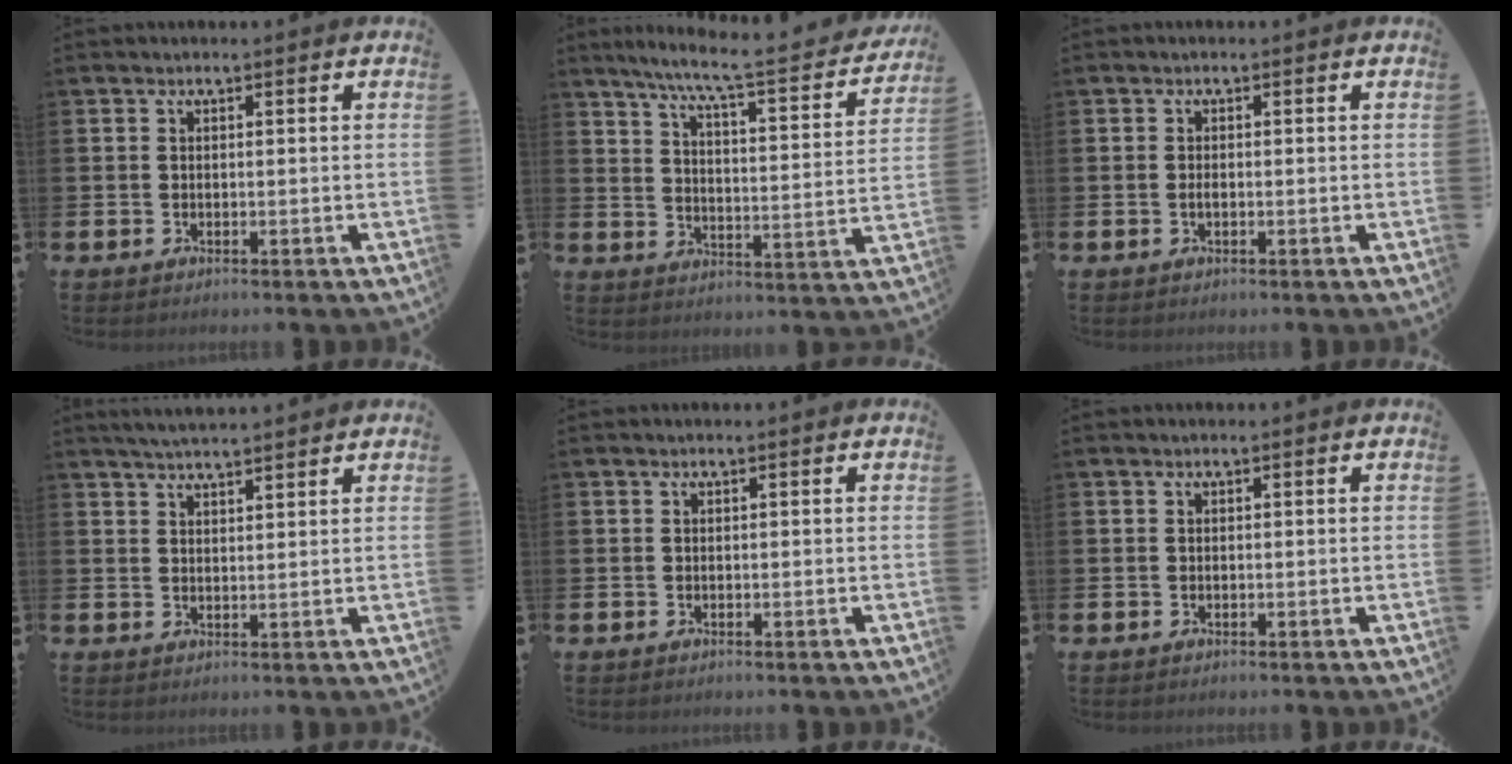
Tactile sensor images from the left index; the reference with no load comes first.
{"total": 7.6, "force": [6.5, 0.4, 3.8], "torque": [-0.094, -0.049, 0.103]}
{"total": 0.8, "force": [-0.2, 0.4, 0.7], "torque": [-0.008, -0.001, -0.006]}
{"total": 3.4, "force": [3.4, 0.0, 0.6], "torque": [-0.016, -0.012, 0.061]}
{"total": 0.0}
{"total": 0.0}